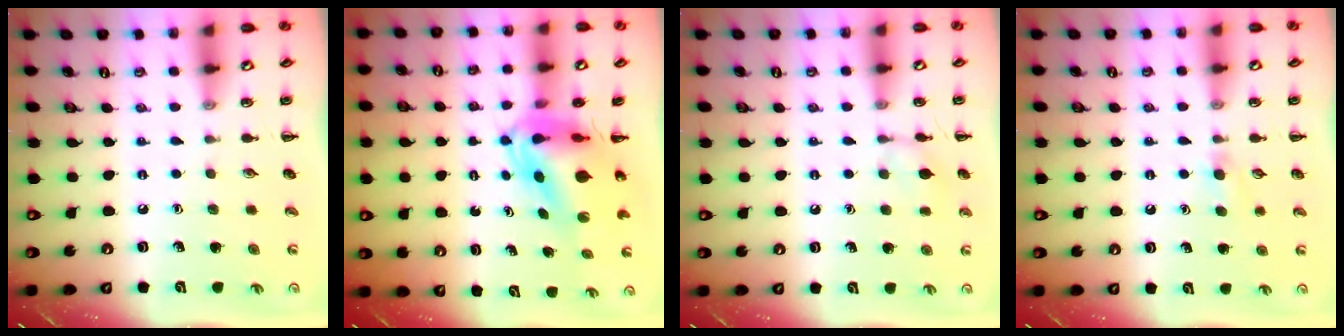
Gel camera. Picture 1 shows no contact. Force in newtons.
{"total": 7.9, "press": 7.5, "slide": 2.6}
{"total": 6.7, "press": 6.5, "slide": 1.3}
{"total": 3.5, "press": 3.3, "slide": 1.3}